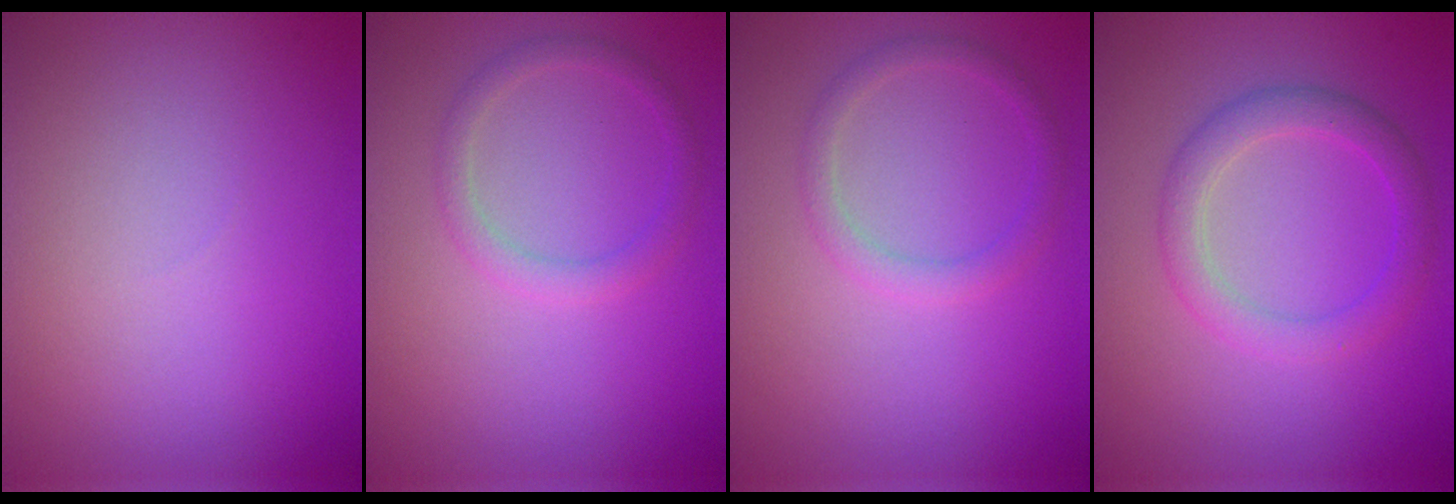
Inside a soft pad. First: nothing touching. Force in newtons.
{"total": 1.7, "press": 1.7, "slide": 0.1}
{"total": 1.7, "press": 1.7, "slide": 0.1}
{"total": 3.0, "press": 3.0, "slide": 0.2}